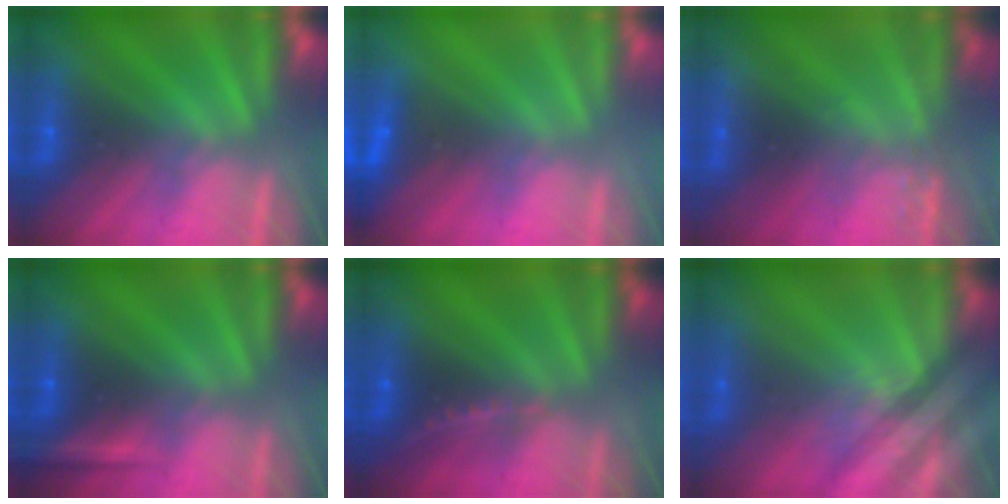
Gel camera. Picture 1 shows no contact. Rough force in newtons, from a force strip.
{"total": 2.3}
{"total": 2.2}
{"total": 2.3}
{"total": 4.9}
{"total": 2.4}